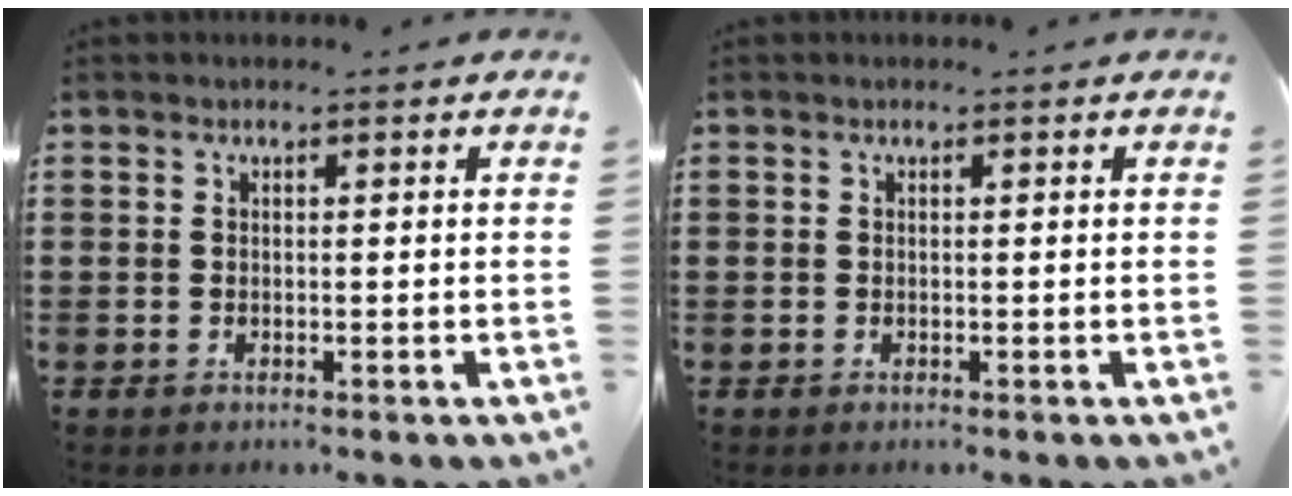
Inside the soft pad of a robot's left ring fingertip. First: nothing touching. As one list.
[{"total": 0.0}]